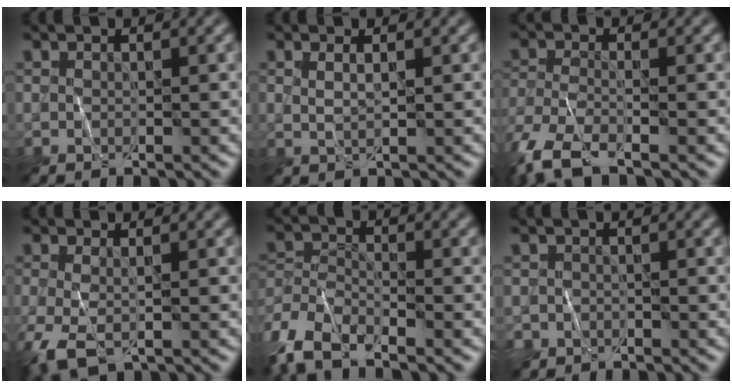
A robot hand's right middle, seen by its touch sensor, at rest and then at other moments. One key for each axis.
{"total": 1.1, "fx": 0.5, "fy": 0.2, "fz": 1.0, "tx": -0.020, "ty": 0.000, "tz": 0.012}
{"total": 6.2, "fx": -4.4, "fy": 2.1, "fz": 3.9, "tx": -0.091, "ty": -0.016, "tz": -0.097}
{"total": 3.8, "fx": -1.3, "fy": 1.9, "fz": 3.1, "tx": -0.076, "ty": -0.010, "tz": -0.027}
{"total": 6.1, "fx": -4.6, "fy": 2.4, "fz": 3.2, "tx": -0.067, "ty": -0.005, "tz": -0.102}
{"total": 1.7, "fx": -1.1, "fy": 1.2, "fz": -0.1, "tx": 0.013, "ty": 0.005, "tz": -0.021}